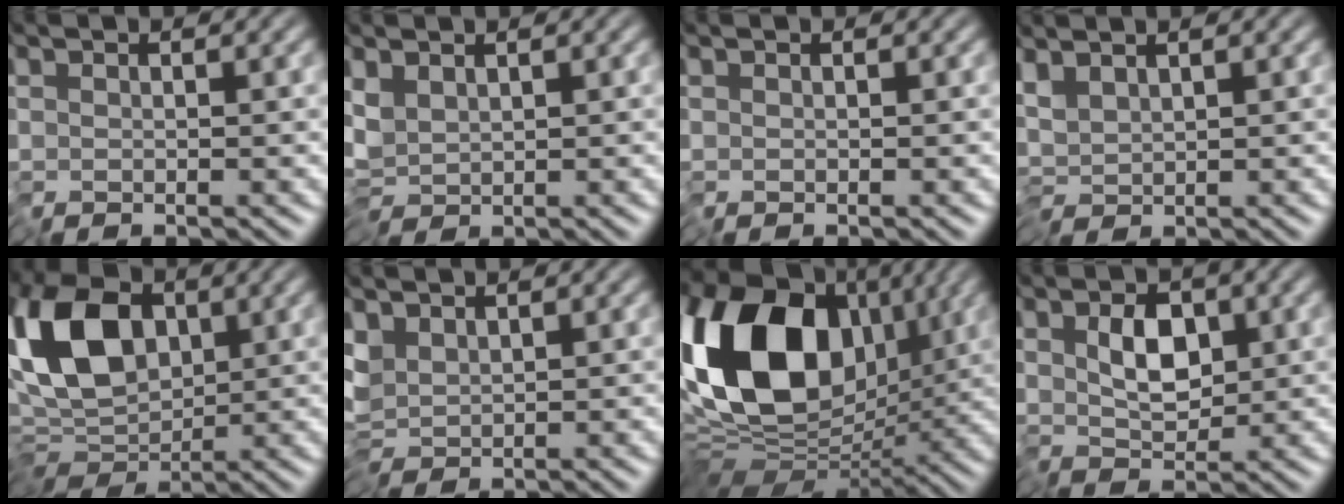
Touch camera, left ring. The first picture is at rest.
{"total": 2.3, "force": [0.1, 1.4, 1.9], "torque": [-0.034, 0.003, -0.004]}
{"total": 0.0}
{"total": 2.0, "force": [0.7, 0.7, 1.8], "torque": [-0.037, 0.005, 0.008]}
{"total": 10.3, "force": [0.2, 6.5, 8.1], "torque": [-0.156, 0.001, -0.014]}
{"total": 2.0, "force": [0.1, 1.3, 1.5], "torque": [-0.024, 0.004, -0.003]}
{"total": 15.1, "force": [2.3, 10.2, 10.9], "torque": [-0.209, 0.020, 0.018]}
{"total": 3.6, "force": [-0.1, 2.0, 3.0], "torque": [-0.039, -0.004, -0.002]}